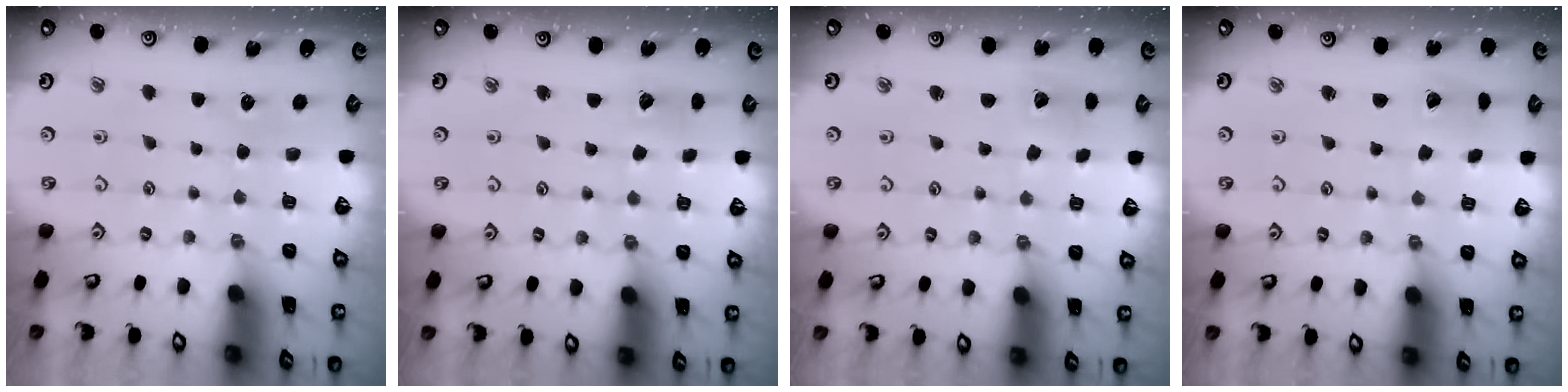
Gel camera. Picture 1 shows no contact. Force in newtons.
{"total": 4.7, "press": 4.7, "slide": 0.5}
{"total": 2.2, "press": 2.2, "slide": 0.3}
{"total": 2.9, "press": 2.9, "slide": 0.1}